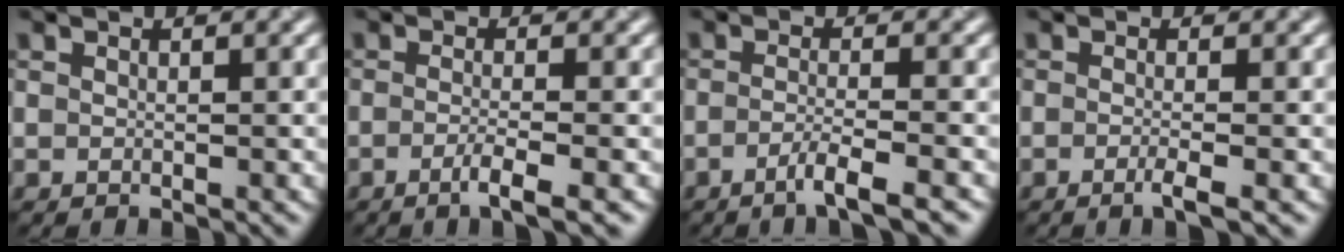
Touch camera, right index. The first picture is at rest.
{"total": 2.7, "force": [-1.2, 0.7, 2.3], "torque": [-0.036, 0.002, -0.028]}
{"total": 2.9, "force": [-1.7, 0.5, 2.3], "torque": [-0.038, 0.003, -0.042]}
{"total": 1.8, "force": [-0.7, 0.5, 1.5], "torque": [-0.023, -0.001, -0.016]}